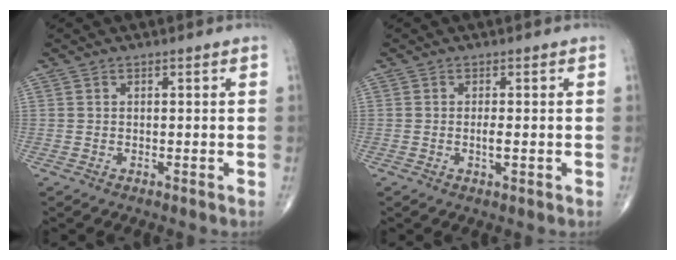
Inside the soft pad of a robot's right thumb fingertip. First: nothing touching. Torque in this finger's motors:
{"motor_torque": [1.88, 3.13, 0.42, 0.06, 0.04]}